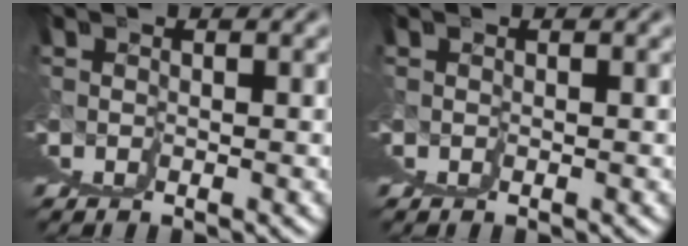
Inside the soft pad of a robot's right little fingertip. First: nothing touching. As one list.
[{"total": 0.0}]